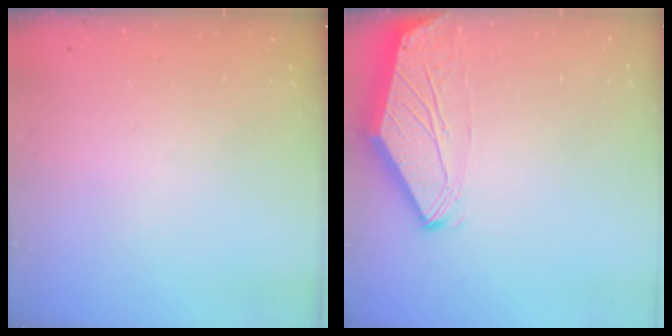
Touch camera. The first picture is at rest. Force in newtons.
{"total": 0.0}